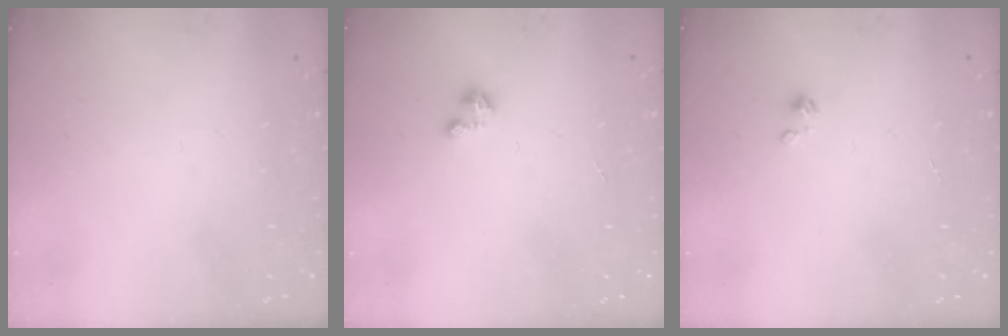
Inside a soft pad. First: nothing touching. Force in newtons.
{"total": 1.2, "press": 1.2, "slide": 0.2}
{"total": 0.0}